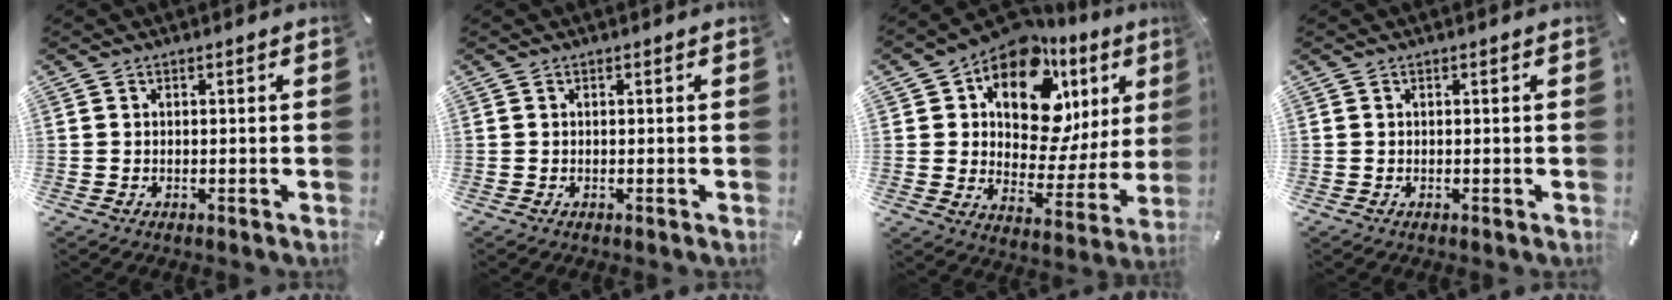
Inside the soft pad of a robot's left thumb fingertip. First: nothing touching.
{"total": 0.0}
{"total": 16.4, "force": [8.6, 10.1, 9.6], "torque": [-0.155, -0.065, 0.152]}
{"total": 0.0}